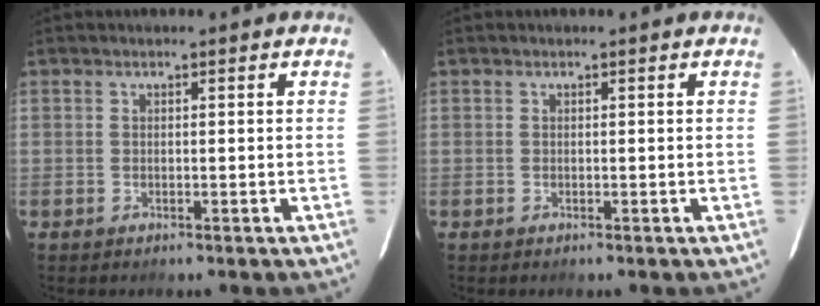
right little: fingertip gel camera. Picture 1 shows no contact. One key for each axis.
{"total": 0.0}